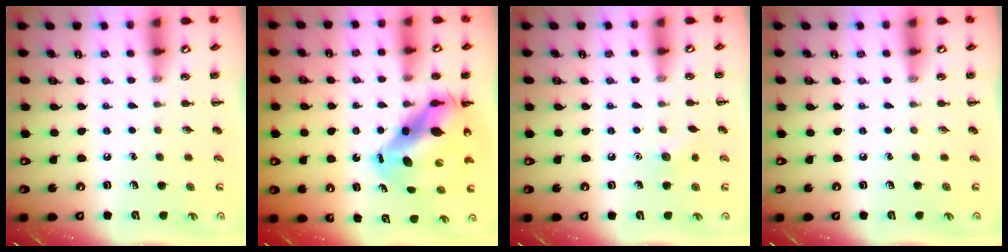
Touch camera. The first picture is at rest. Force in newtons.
{"total": 12.1, "press": 11.6, "slide": 3.1}
{"total": 5.9, "press": 5.7, "slide": 1.4}
{"total": 0.0}